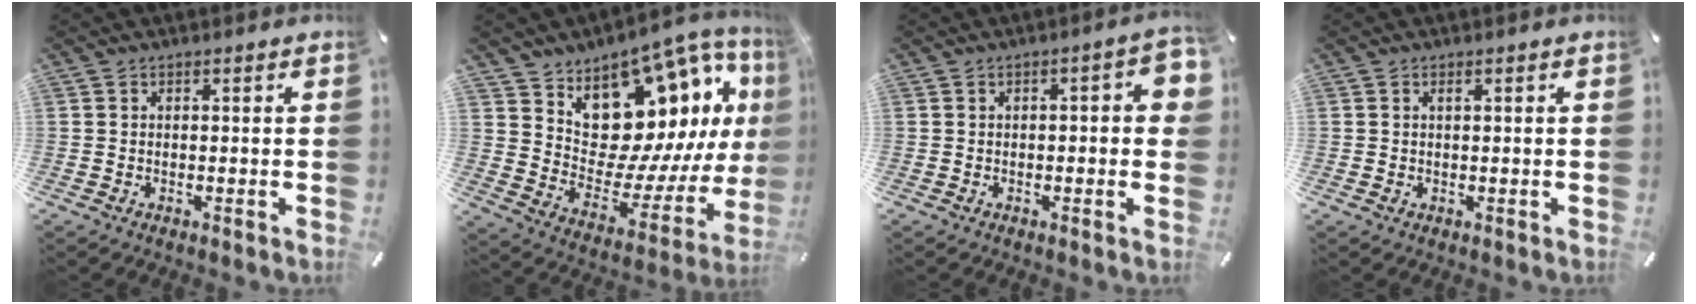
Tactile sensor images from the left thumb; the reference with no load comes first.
{"total": 16.0, "force": [9.5, 10.3, 7.7], "torque": [-0.100, -0.111, 0.174]}
{"total": 5.2, "force": [0.2, 2.0, 4.8], "torque": [-0.061, 0.002, 0.000]}
{"total": 0.7, "force": [0.3, 0.2, 0.6], "torque": [-0.011, 0.000, 0.006]}